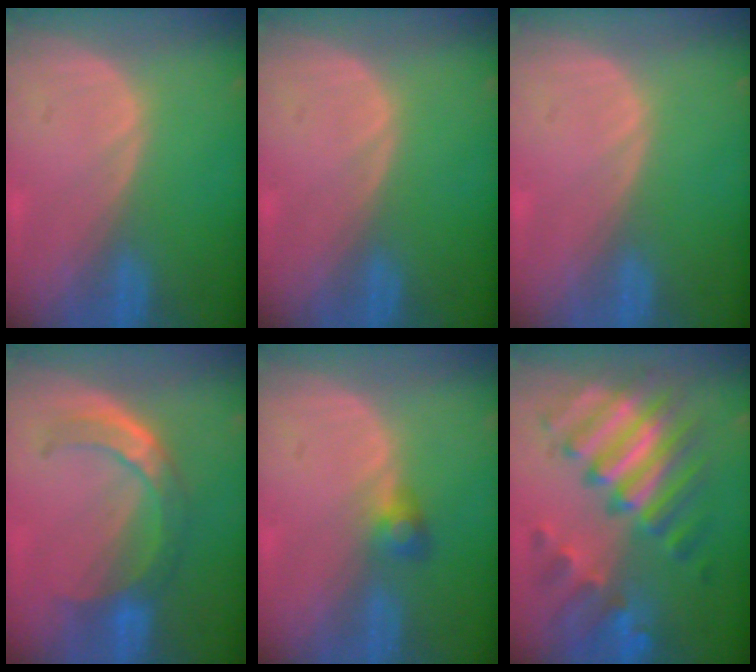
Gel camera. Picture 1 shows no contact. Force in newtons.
{"total": 0.0}
{"total": 0.0}
{"total": 6.7, "press": 6.2, "slide": 2.5}
{"total": 2.5, "press": 2.5, "slide": 0.5}
{"total": 11.3, "press": 11.2, "slide": 1.2}